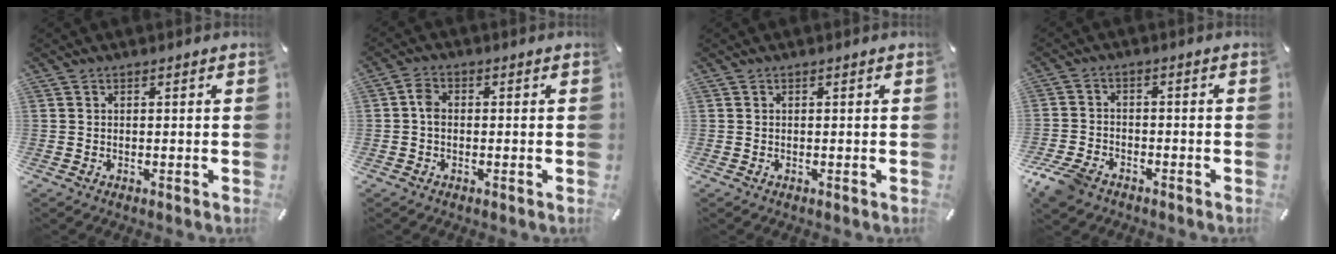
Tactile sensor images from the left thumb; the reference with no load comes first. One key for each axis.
{"total": 3.0, "fx": -0.3, "fy": 2.0, "fz": 2.1, "tx": -0.039, "ty": 0.006, "tz": -0.004}
{"total": 0.0}
{"total": 6.3, "fx": -4.6, "fy": 3.6, "fz": 2.4, "tx": -0.064, "ty": 0.017, "tz": -0.092}